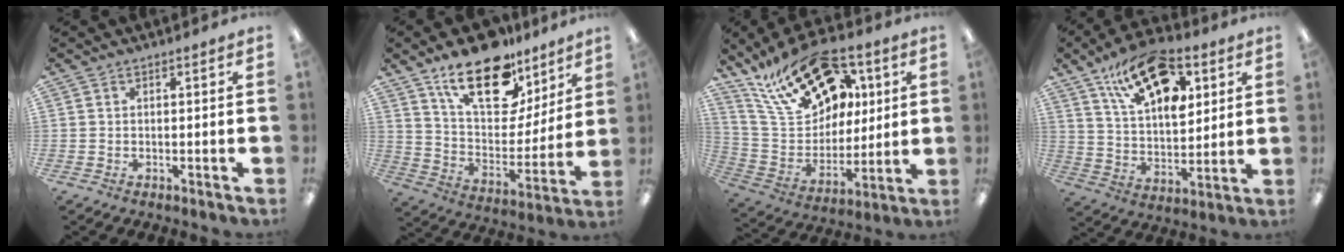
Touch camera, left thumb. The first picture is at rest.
{"total": 22.0, "force": [14.6, 10.6, 12.6], "torque": [-0.203, -0.082, 0.254]}
{"total": 22.2, "force": [13.8, 13.0, 11.6], "torque": [-0.207, -0.065, 0.252]}
{"total": 18.8, "force": [11.2, 9.7, 11.7], "torque": [-0.182, -0.046, 0.193]}